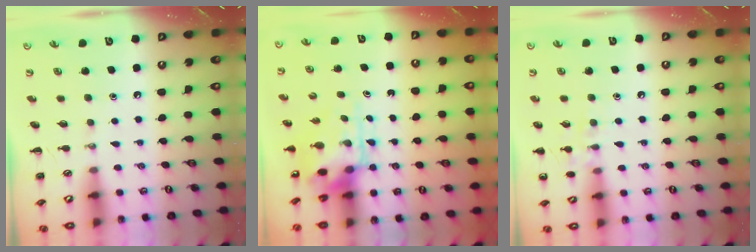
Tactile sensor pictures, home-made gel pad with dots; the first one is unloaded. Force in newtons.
{"total": 5.6, "press": 5.4, "slide": 1.4}
{"total": 7.3, "press": 7.1, "slide": 1.5}